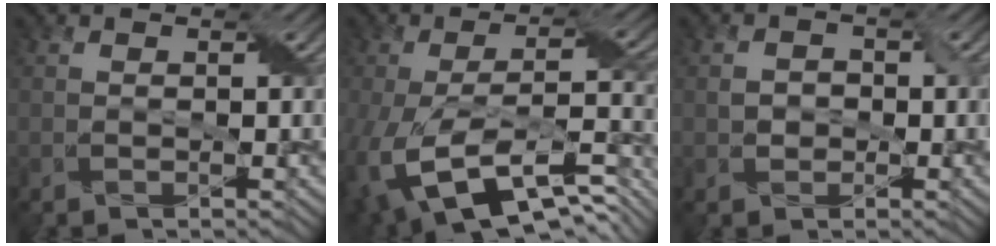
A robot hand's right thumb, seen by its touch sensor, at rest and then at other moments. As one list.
[{"total": 15.7, "force": [-7.1, 6.5, 12.4], "torque": [-0.261, -0.041, -0.097]}, {"total": 1.9, "force": [-0.3, 1.8, 0.5], "torque": [-0.010, -0.005, -0.005]}]